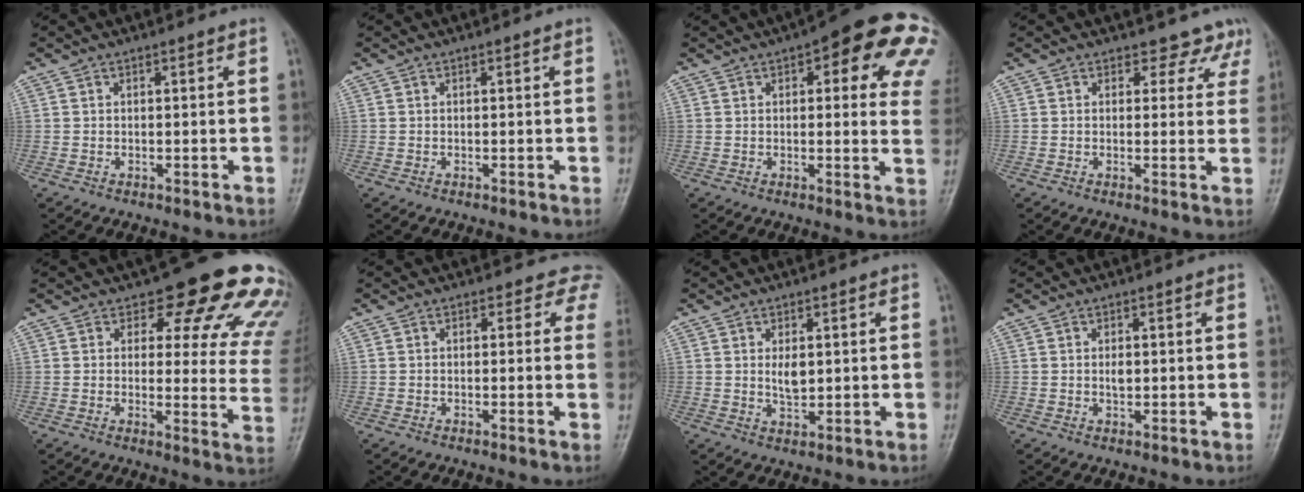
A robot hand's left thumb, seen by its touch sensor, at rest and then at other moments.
{"total": 0.0}
{"total": 18.8, "force": [7.9, 6.9, 15.6], "torque": [-0.154, -0.009, 0.081]}
{"total": 5.0, "force": [4.1, 2.9, 0.1], "torque": [0.037, -0.022, 0.026]}
{"total": 18.5, "force": [13.6, 7.5, 10.0], "torque": [-0.065, -0.075, 0.137]}
{"total": 3.7, "force": [2.6, 2.6, 0.5], "torque": [0.032, -0.008, 0.000]}
{"total": 3.4, "force": [0.8, 1.9, 2.8], "torque": [-0.040, -0.010, 0.017]}
{"total": 1.5, "force": [0.2, 0.9, 1.2], "torque": [-0.017, -0.002, 0.005]}